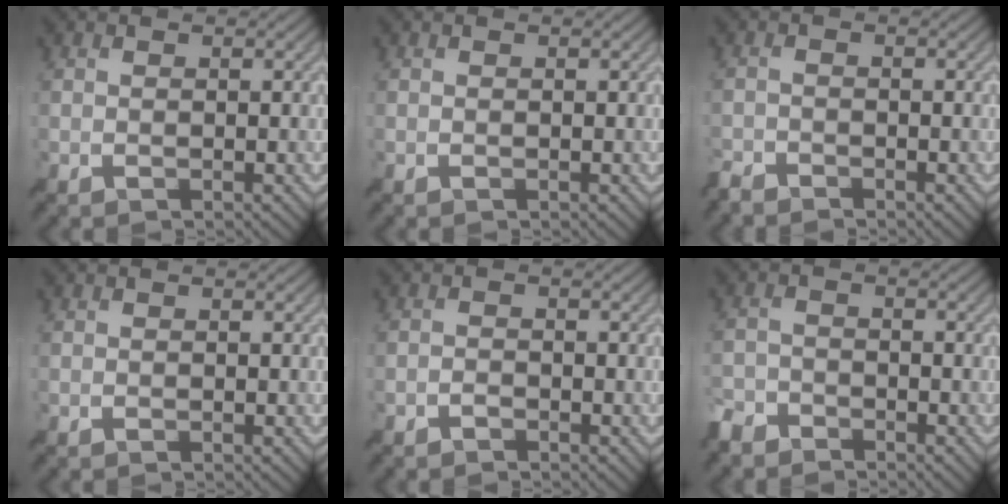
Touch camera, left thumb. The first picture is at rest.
{"total": 0.0}
{"total": 2.2, "force": [-2.1, 0.4, 0.2], "torque": [-0.006, -0.006, -0.051]}
{"total": 0.0}
{"total": 1.0, "force": [-0.9, 0.4, 0.3], "torque": [-0.005, 0.001, -0.020]}
{"total": 3.4, "force": [-3.1, 1.3, 0.7], "torque": [-0.013, -0.004, -0.074]}